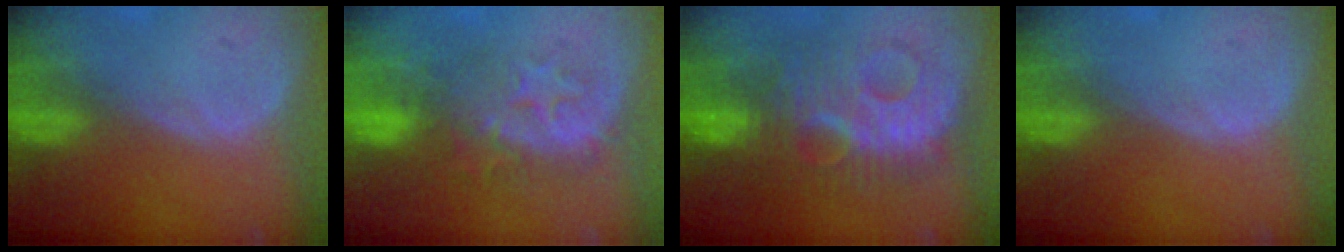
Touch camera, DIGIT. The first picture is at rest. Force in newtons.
{"total": 8.3, "press": 8.2, "slide": 1.0}
{"total": 10.6, "press": 10.6, "slide": 0.3}
{"total": 0.0}